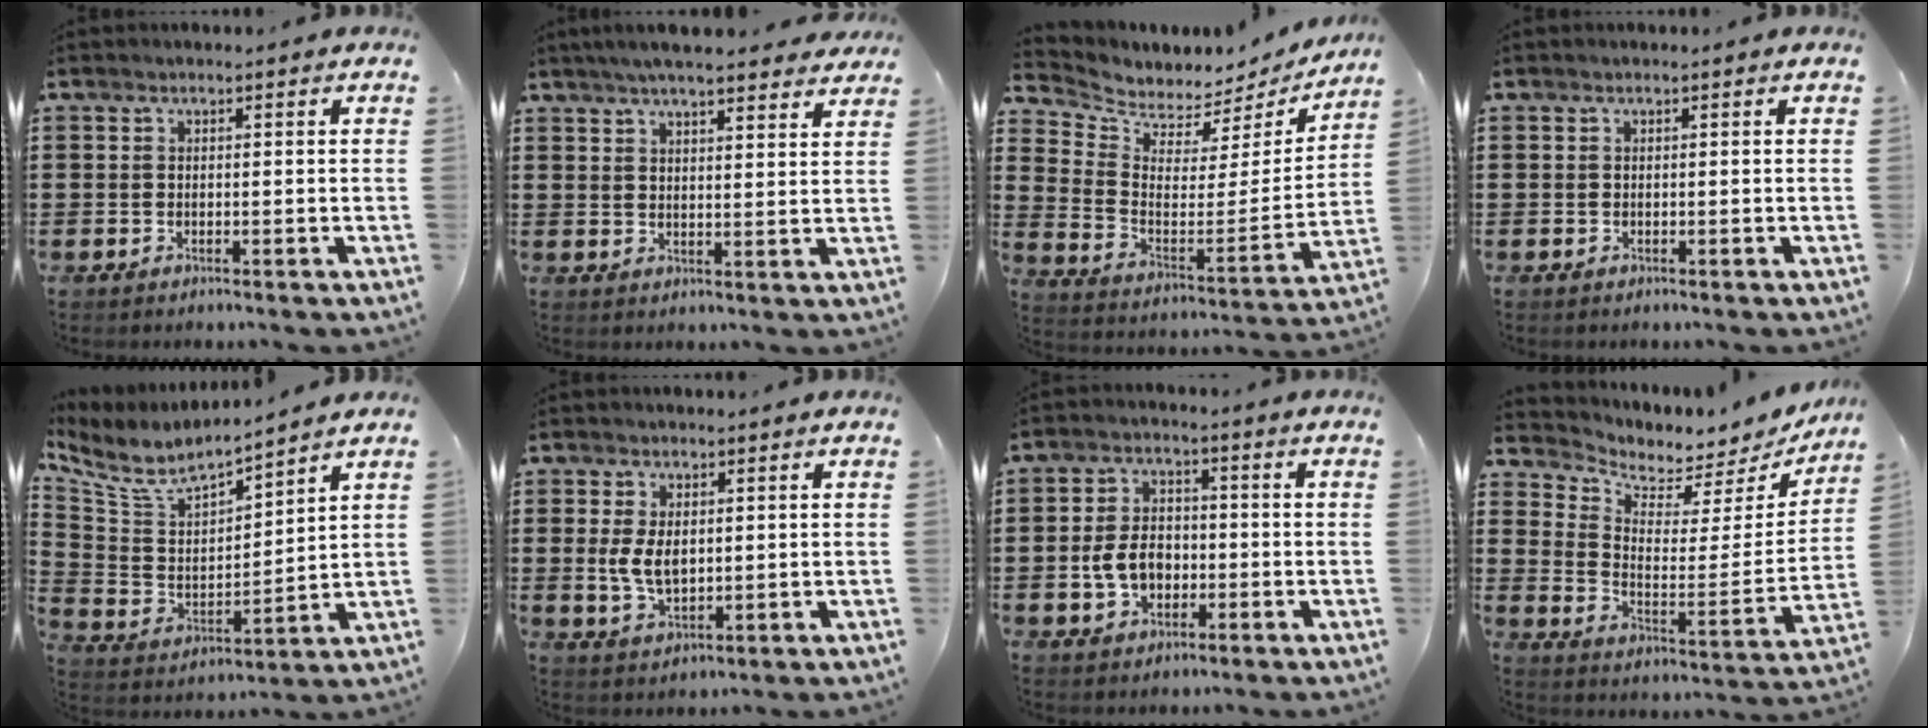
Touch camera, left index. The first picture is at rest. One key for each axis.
{"total": 5.5, "fx": 5.1, "fy": 0.4, "fz": 2.1, "tx": -0.054, "ty": -0.011, "tz": 0.092}
{"total": 3.9, "fx": 3.6, "fy": 1.4, "fz": -0.1, "tx": -0.031, "ty": -0.041, "tz": 0.057}
{"total": 0.0}
{"total": 7.3, "fx": 6.4, "fy": 2.3, "fz": 2.8, "tx": -0.090, "ty": -0.041, "tz": 0.109}
{"total": 5.1, "fx": 0.7, "fy": 3.0, "fz": 4.0, "tx": -0.089, "ty": 0.001, "tz": 0.006}
{"total": 6.3, "fx": -1.3, "fy": 4.3, "fz": 4.3, "tx": -0.094, "ty": 0.001, "tz": -0.031}
{"total": 4.0, "fx": 3.6, "fy": 1.7, "fz": 0.2, "tx": -0.035, "ty": -0.036, "tz": 0.058}